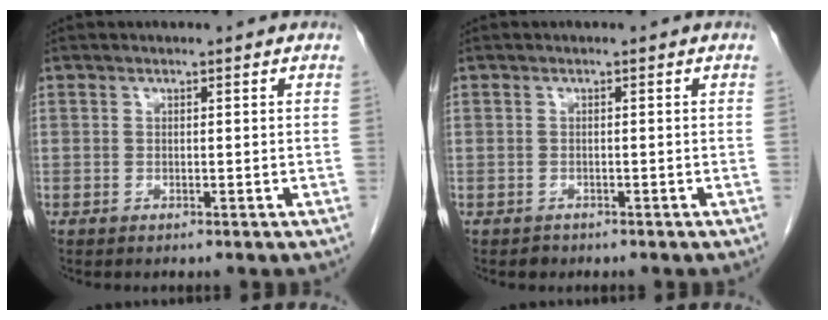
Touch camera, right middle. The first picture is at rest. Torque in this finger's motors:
{"motor_torque": [-0.15, -0.05, 0.02, -0.01]}